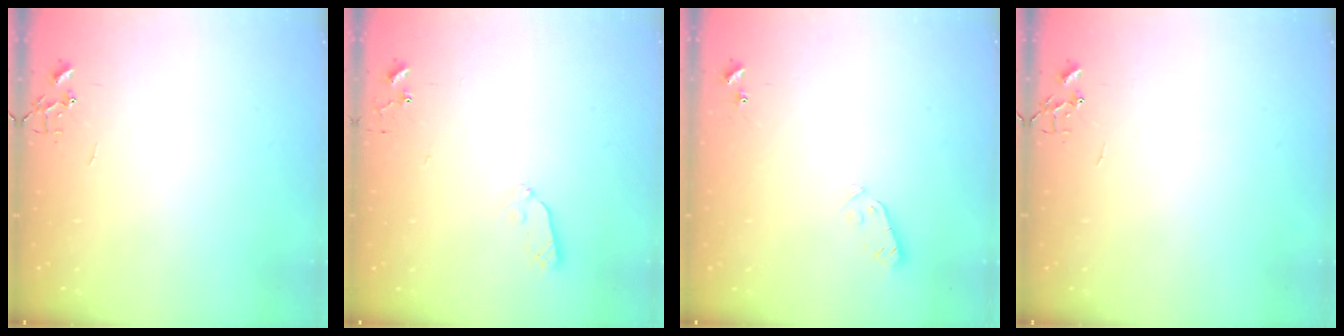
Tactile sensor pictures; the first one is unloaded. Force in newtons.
{"total": 5.9, "press": 5.9, "slide": 0.6}
{"total": 3.8, "press": 3.7, "slide": 0.8}
{"total": 0.0}